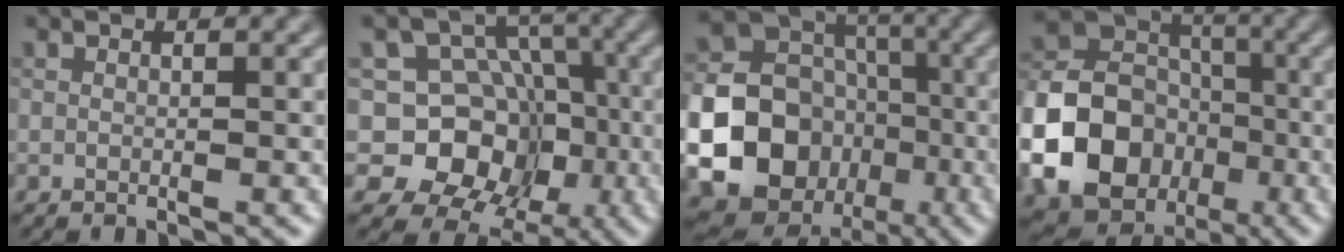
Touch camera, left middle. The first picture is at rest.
{"total": 9.3, "force": [-1.5, 8.1, 4.3], "torque": [-0.043, 0.008, -0.061]}
{"total": 24.1, "force": [-6.7, 21.8, 8.0], "torque": [-0.188, -0.041, -0.144]}
{"total": 18.4, "force": [-5.8, 15.8, 7.4], "torque": [-0.159, -0.039, -0.126]}